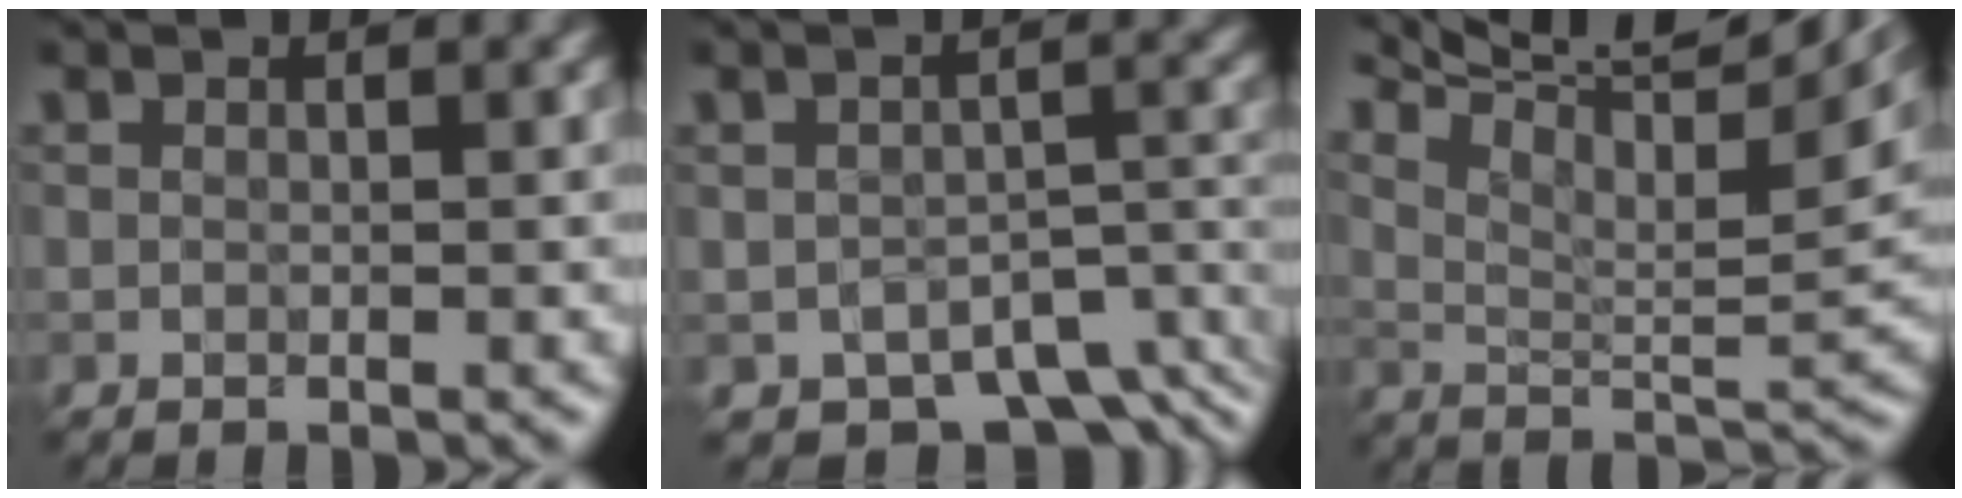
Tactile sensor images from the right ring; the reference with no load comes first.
{"total": 7.1, "force": [-4.4, 3.8, 4.1], "torque": [-0.043, -0.022, -0.061]}
{"total": 15.0, "force": [10.3, 4.6, 9.9], "torque": [-0.159, 0.034, 0.152]}